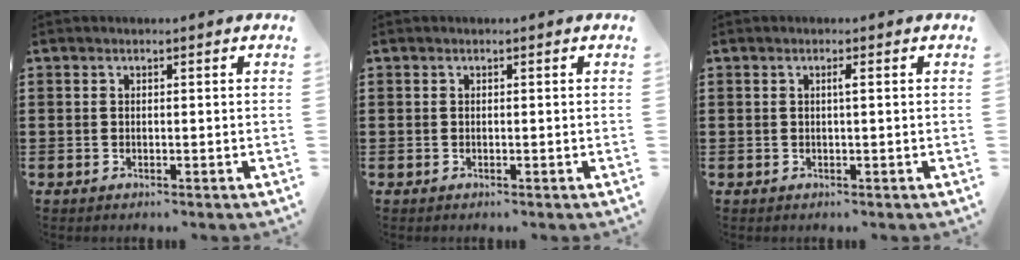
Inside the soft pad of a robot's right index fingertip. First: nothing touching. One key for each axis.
{"total": 0.0}
{"total": 0.9, "fx": 0.1, "fy": -0.1, "fz": 0.9, "tx": -0.016, "ty": -0.003, "tz": 0.001}